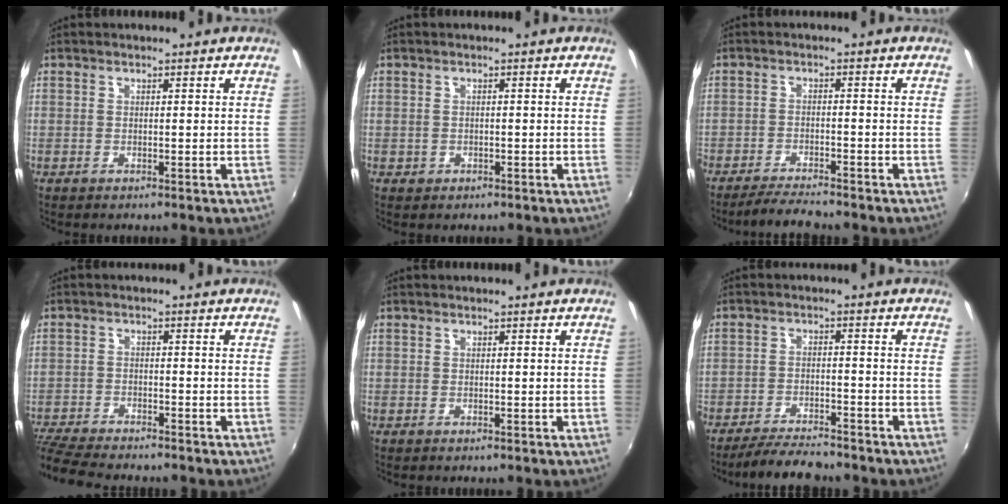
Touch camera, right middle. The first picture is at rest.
{"total": 1.0, "force": [-0.4, 0.8, 0.3], "torque": [-0.007, -0.002, -0.003]}
{"total": 5.5, "force": [-5.1, 0.3, 2.1], "torque": [-0.060, -0.011, -0.090]}
{"total": 9.6, "force": [-8.8, 1.3, 3.7], "torque": [-0.105, -0.027, -0.157]}
{"total": 0.0}
{"total": 8.6, "force": [-7.8, 1.5, 3.4], "torque": [-0.084, -0.009, -0.125]}